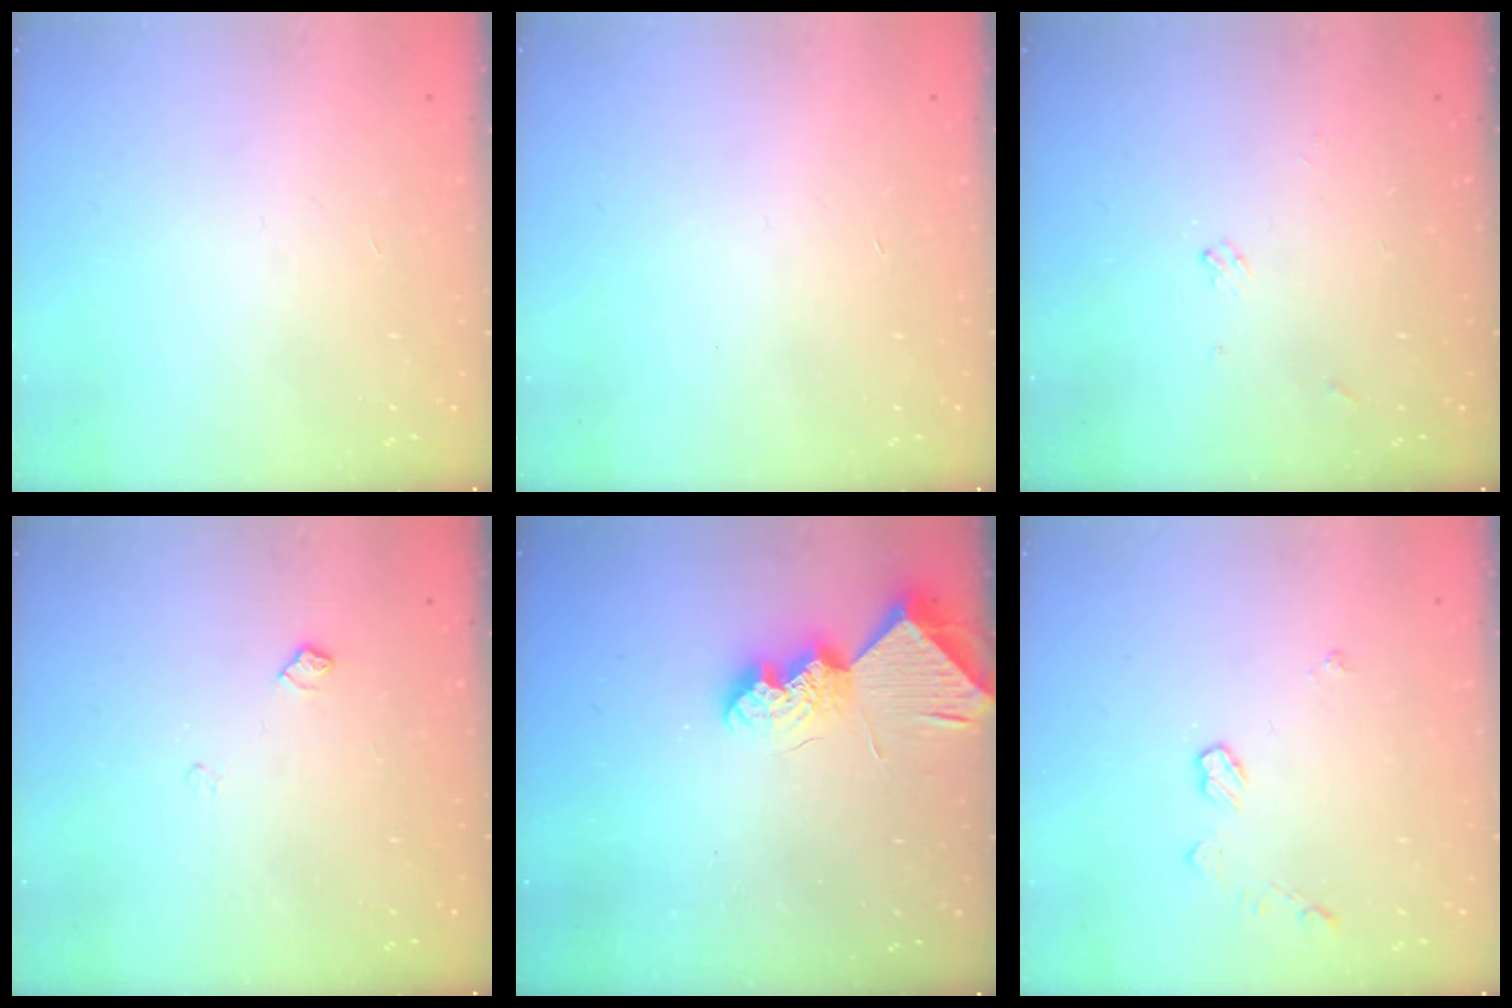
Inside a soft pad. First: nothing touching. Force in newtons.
{"total": 0.0}
{"total": 3.9, "press": 3.9, "slide": 0.5}
{"total": 5.2, "press": 5.2, "slide": 0.5}
{"total": 9.9, "press": 9.9, "slide": 0.4}
{"total": 5.1, "press": 5.1, "slide": 0.1}